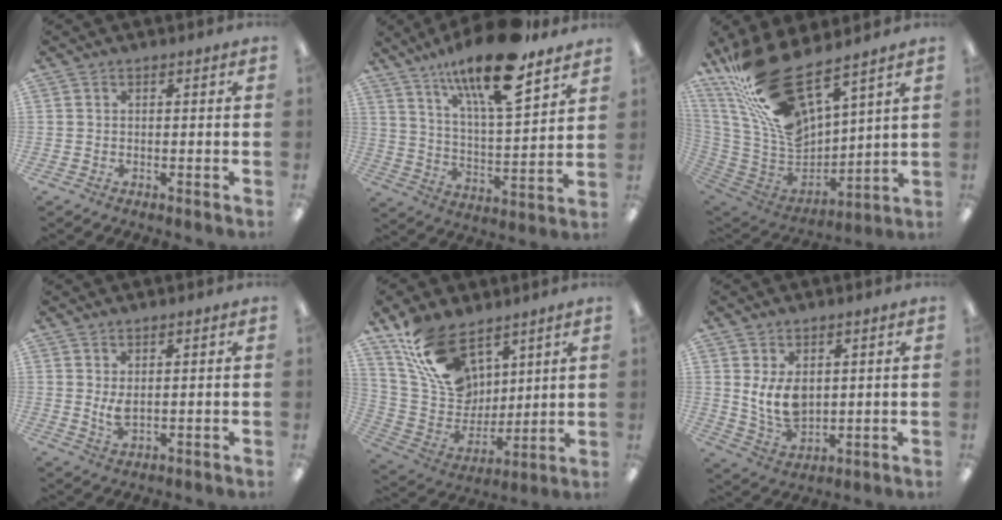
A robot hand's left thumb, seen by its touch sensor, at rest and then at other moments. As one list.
[{"total": 18.6, "force": [13.6, 4.6, 11.8], "torque": [-0.196, -0.085, 0.223]}, {"total": 22.3, "force": [16.0, 7.9, 13.4], "torque": [-0.289, -0.107, 0.281]}, {"total": 4.0, "force": [1.1, 1.7, 3.4], "torque": [-0.073, -0.006, 0.014]}, {"total": 18.4, "force": [11.6, 11.0, 9.1], "torque": [-0.186, -0.047, 0.223]}, {"total": 8.3, "force": [2.4, 5.1, 6.1], "torque": [-0.128, -0.014, 0.041]}]